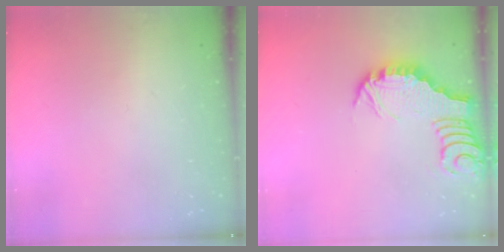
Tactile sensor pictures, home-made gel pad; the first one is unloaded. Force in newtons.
{"total": 2.9, "press": 2.8, "slide": 0.3}